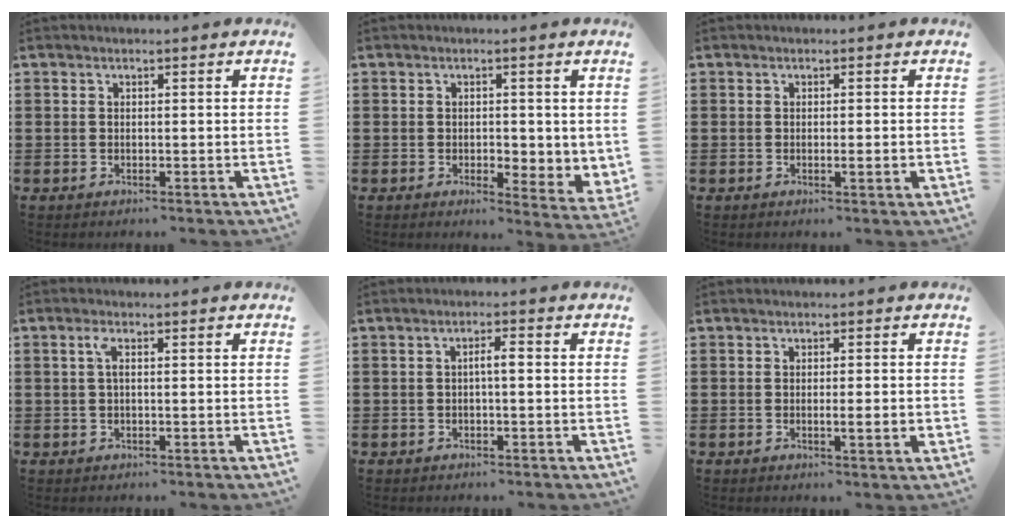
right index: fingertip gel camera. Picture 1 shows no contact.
{"total": 2.4, "force": [0.3, 1.6, 1.8], "torque": [-0.032, 0.001, 0.003]}
{"total": 1.6, "force": [-0.3, 0.0, 1.6], "torque": [-0.026, -0.007, -0.005]}
{"total": 2.0, "force": [0.2, 0.4, 1.9], "torque": [-0.039, 0.004, 0.002]}
{"total": 2.0, "force": [-0.2, 0.3, 2.0], "torque": [-0.037, 0.004, -0.006]}
{"total": 2.7, "force": [-0.5, 0.0, 2.6], "torque": [-0.043, -0.007, -0.009]}